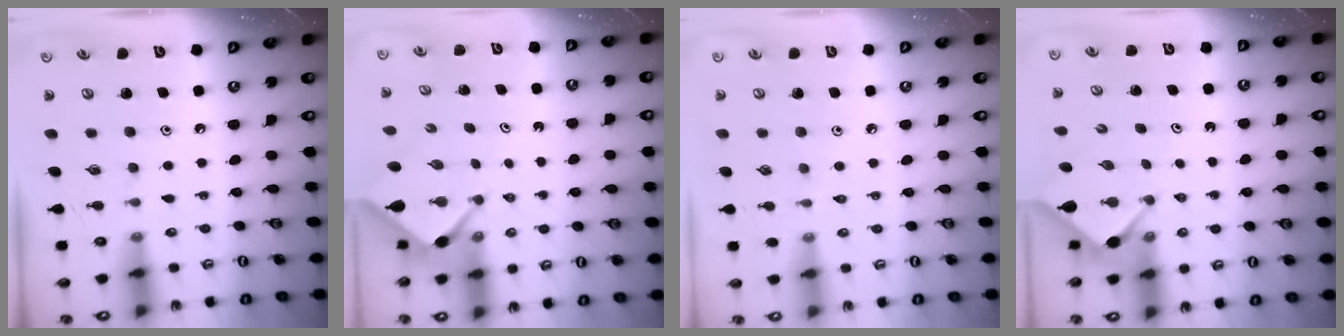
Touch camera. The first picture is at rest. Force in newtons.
{"total": 2.3, "press": 2.2, "slide": 0.3}
{"total": 2.6, "press": 2.5, "slide": 0.6}
{"total": 3.1, "press": 3.1, "slide": 0.3}